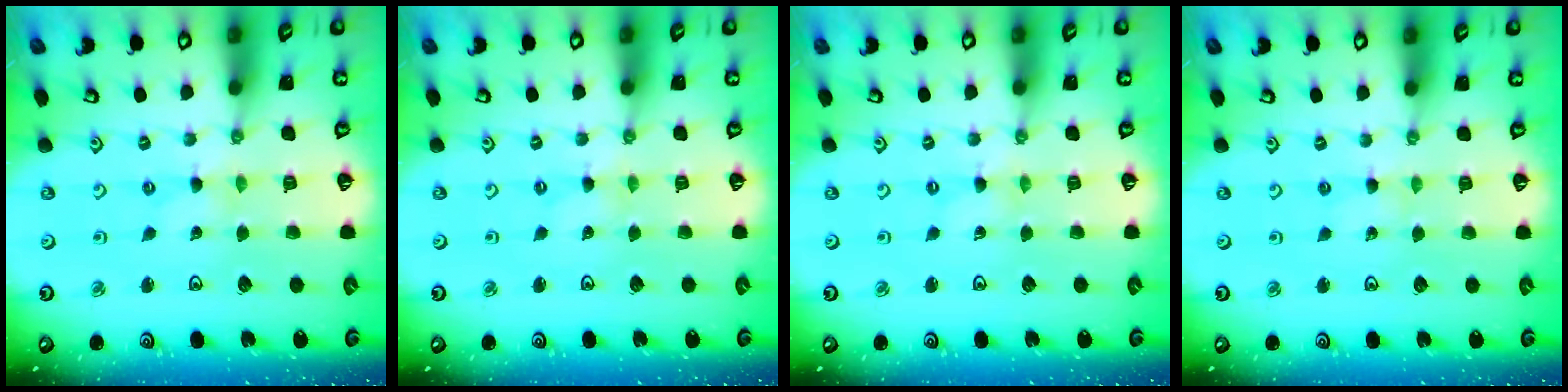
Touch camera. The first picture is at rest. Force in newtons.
{"total": 0.0}
{"total": 0.0}
{"total": 1.3, "press": 1.3, "slide": 0.2}